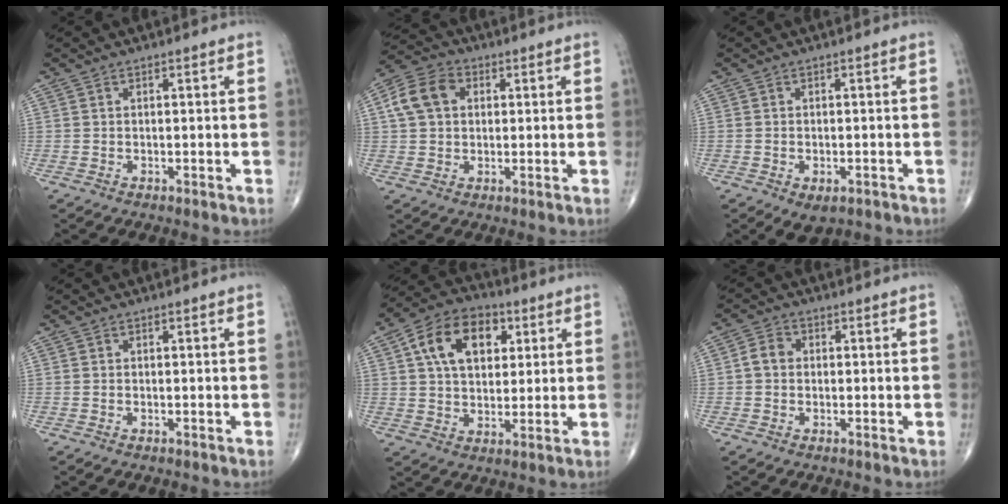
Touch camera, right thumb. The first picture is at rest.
{"total": 8.6, "force": [2.0, 6.5, 5.3], "torque": [-0.095, 0.016, 0.029]}
{"total": 4.0, "force": [-2.1, 2.3, 2.6], "torque": [-0.035, 0.005, -0.025]}
{"total": 0.0}
{"total": 13.9, "force": [4.5, 9.1, 9.5], "torque": [-0.131, 0.003, 0.070]}
{"total": 3.3, "force": [0.0, 2.7, 1.9], "torque": [-0.029, 0.011, -0.007]}